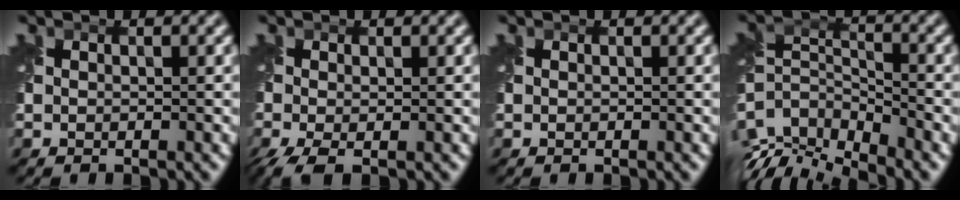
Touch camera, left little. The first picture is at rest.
{"total": 2.9, "force": [-1.5, 0.8, 2.3], "torque": [-0.058, -0.010, -0.033]}
{"total": 0.0}
{"total": 8.1, "force": [-6.4, 2.9, 4.1], "torque": [-0.085, -0.010, -0.118]}